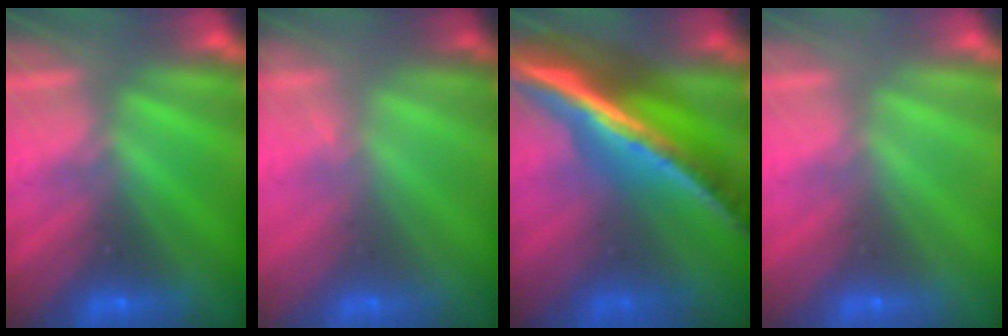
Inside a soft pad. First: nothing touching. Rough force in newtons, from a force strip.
{"total": 1.5}
{"total": 5.8}
{"total": 3.5}